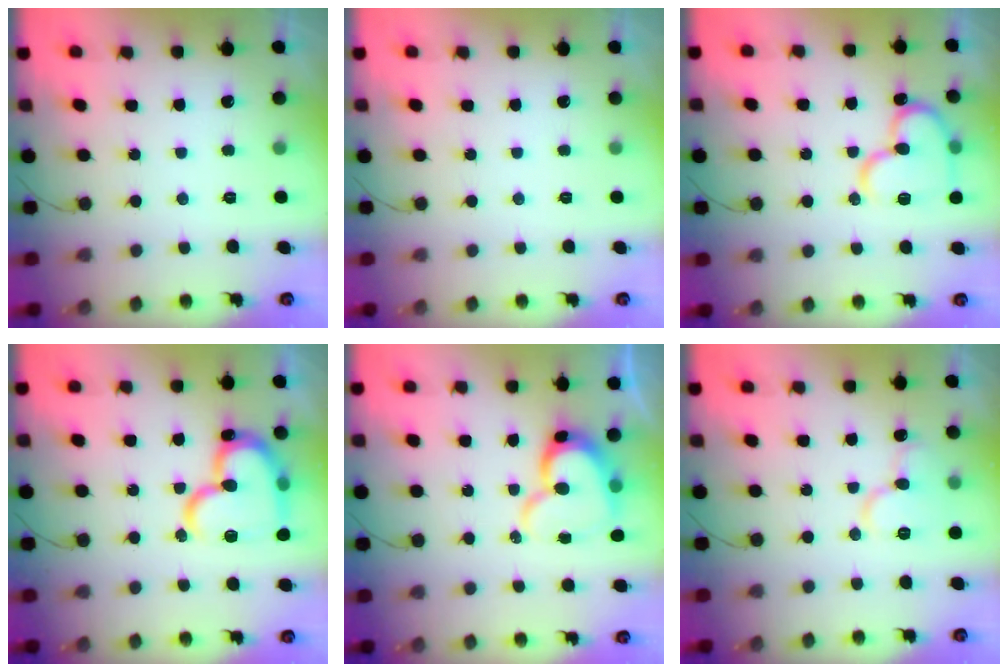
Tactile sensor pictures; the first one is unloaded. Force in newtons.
{"total": 0.0}
{"total": 16.0, "press": 15.9, "slide": 1.8}
{"total": 21.6, "press": 21.5, "slide": 2.3}
{"total": 13.4, "press": 13.4, "slide": 1.3}
{"total": 9.8, "press": 9.7, "slide": 1.3}